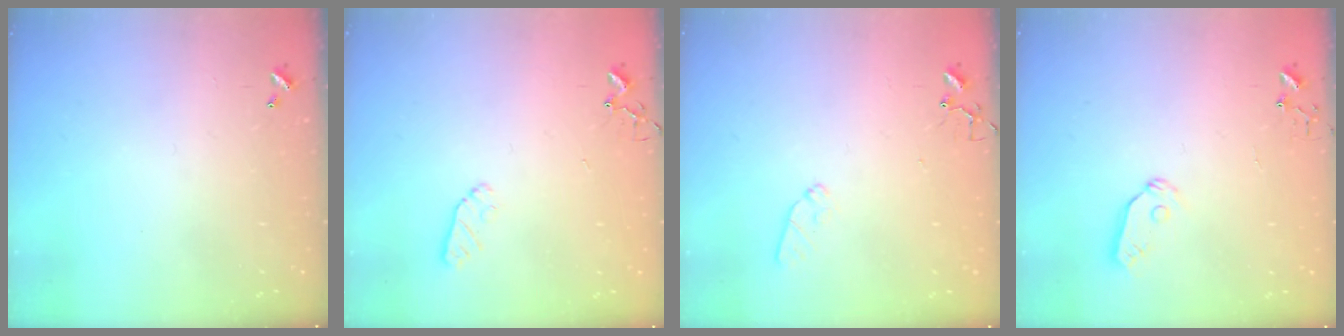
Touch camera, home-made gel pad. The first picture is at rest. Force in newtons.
{"total": 5.6, "press": 5.5, "slide": 1.0}
{"total": 7.6, "press": 7.6, "slide": 0.6}
{"total": 6.5, "press": 6.5, "slide": 0.2}